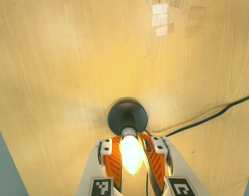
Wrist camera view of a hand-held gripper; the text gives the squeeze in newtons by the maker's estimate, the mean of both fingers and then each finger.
{"total": 23.8, "left": 23.6, "right": 24.1}